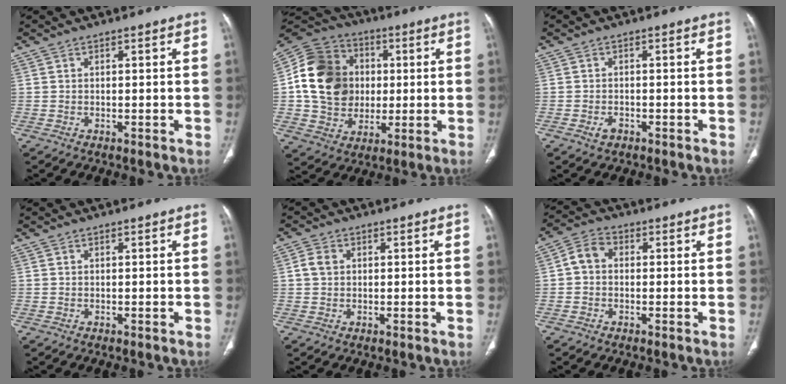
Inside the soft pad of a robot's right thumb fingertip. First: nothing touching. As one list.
[{"total": 18.5, "force": [1.5, 15.6, 9.9], "torque": [-0.161, 0.014, 0.031]}, {"total": 1.7, "force": [-0.9, 1.1, 0.9], "torque": [-0.017, 0.007, -0.013]}, {"total": 0.0}, {"total": 2.6, "force": [0.5, 2.1, 1.5], "torque": [-0.030, 0.005, 0.008]}, {"total": 4.5, "force": [0.0, 3.5, 2.8], "torque": [-0.043, 0.013, -0.013]}]